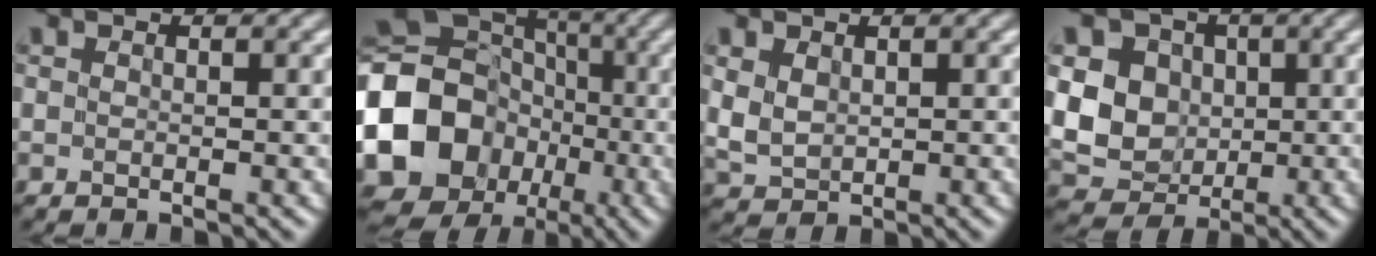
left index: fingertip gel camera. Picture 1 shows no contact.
{"total": 17.3, "force": [-3.7, 15.0, 7.9], "torque": [-0.176, -0.023, -0.086]}
{"total": 2.5, "force": [0.9, 1.8, 1.5], "torque": [-0.041, -0.002, 0.023]}
{"total": 9.1, "force": [1.0, 7.7, 4.6], "torque": [-0.087, 0.024, -0.005]}